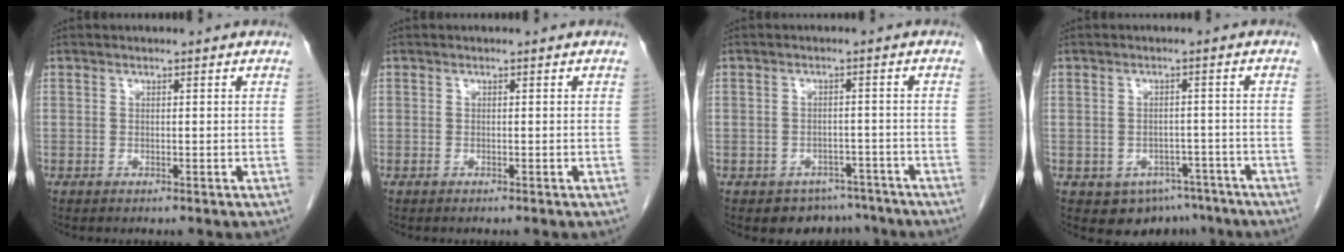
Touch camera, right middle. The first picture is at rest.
{"total": 0.0}
{"total": 5.3, "force": [-4.3, 3.2, -0.1], "torque": [0.018, 0.015, -0.055]}
{"total": 6.5, "force": [-4.2, 4.6, 1.6], "torque": [-0.009, 0.011, -0.051]}